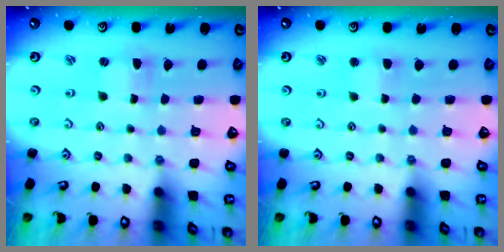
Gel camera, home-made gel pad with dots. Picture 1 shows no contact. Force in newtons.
{"total": 2.2, "press": 2.2, "slide": 0.2}